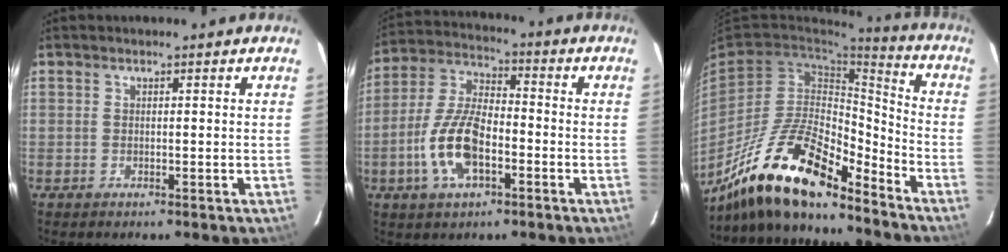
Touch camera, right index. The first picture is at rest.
{"total": 12.7, "force": [-4.4, 5.8, 10.3], "torque": [-0.223, 0.005, -0.084]}
{"total": 19.9, "force": [-15.0, 5.6, 11.8], "torque": [-0.231, -0.011, -0.271]}